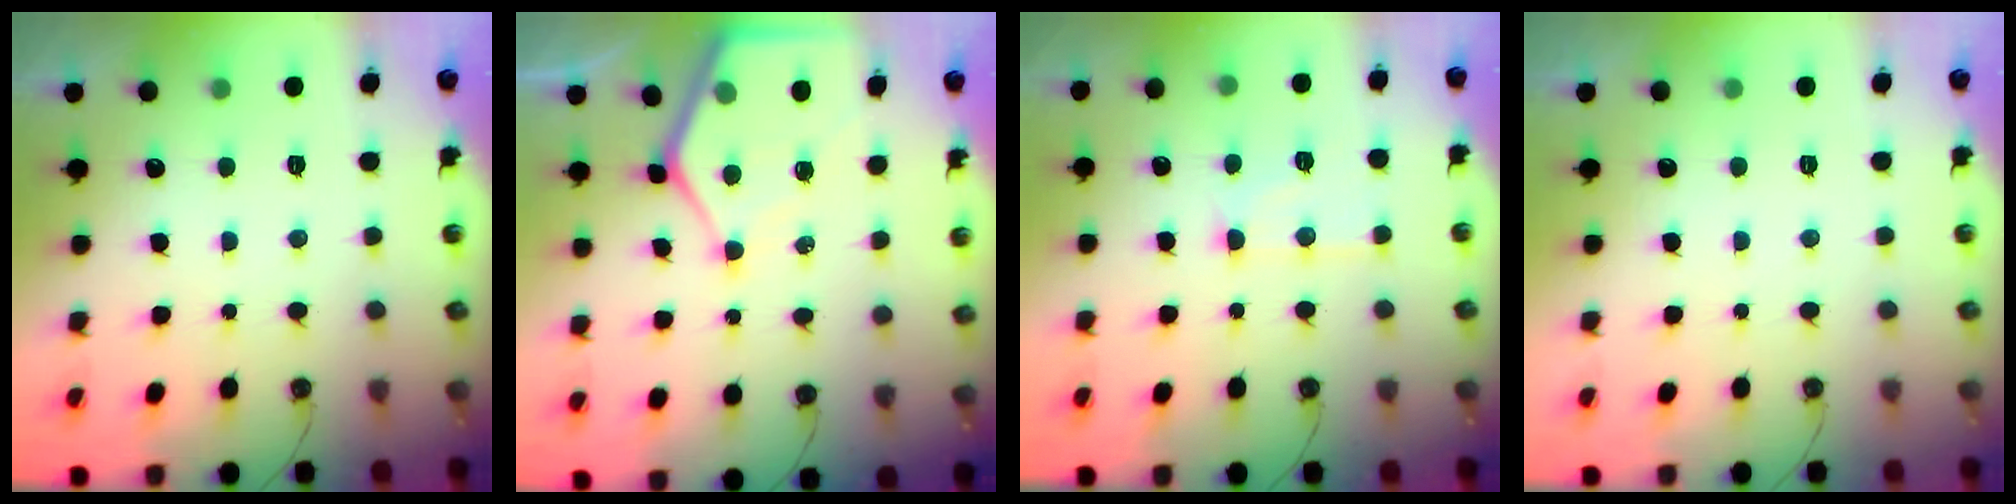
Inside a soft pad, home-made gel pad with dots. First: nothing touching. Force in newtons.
{"total": 9.9, "press": 9.9, "slide": 1.0}
{"total": 10.0, "press": 10.0, "slide": 0.6}
{"total": 0.0}